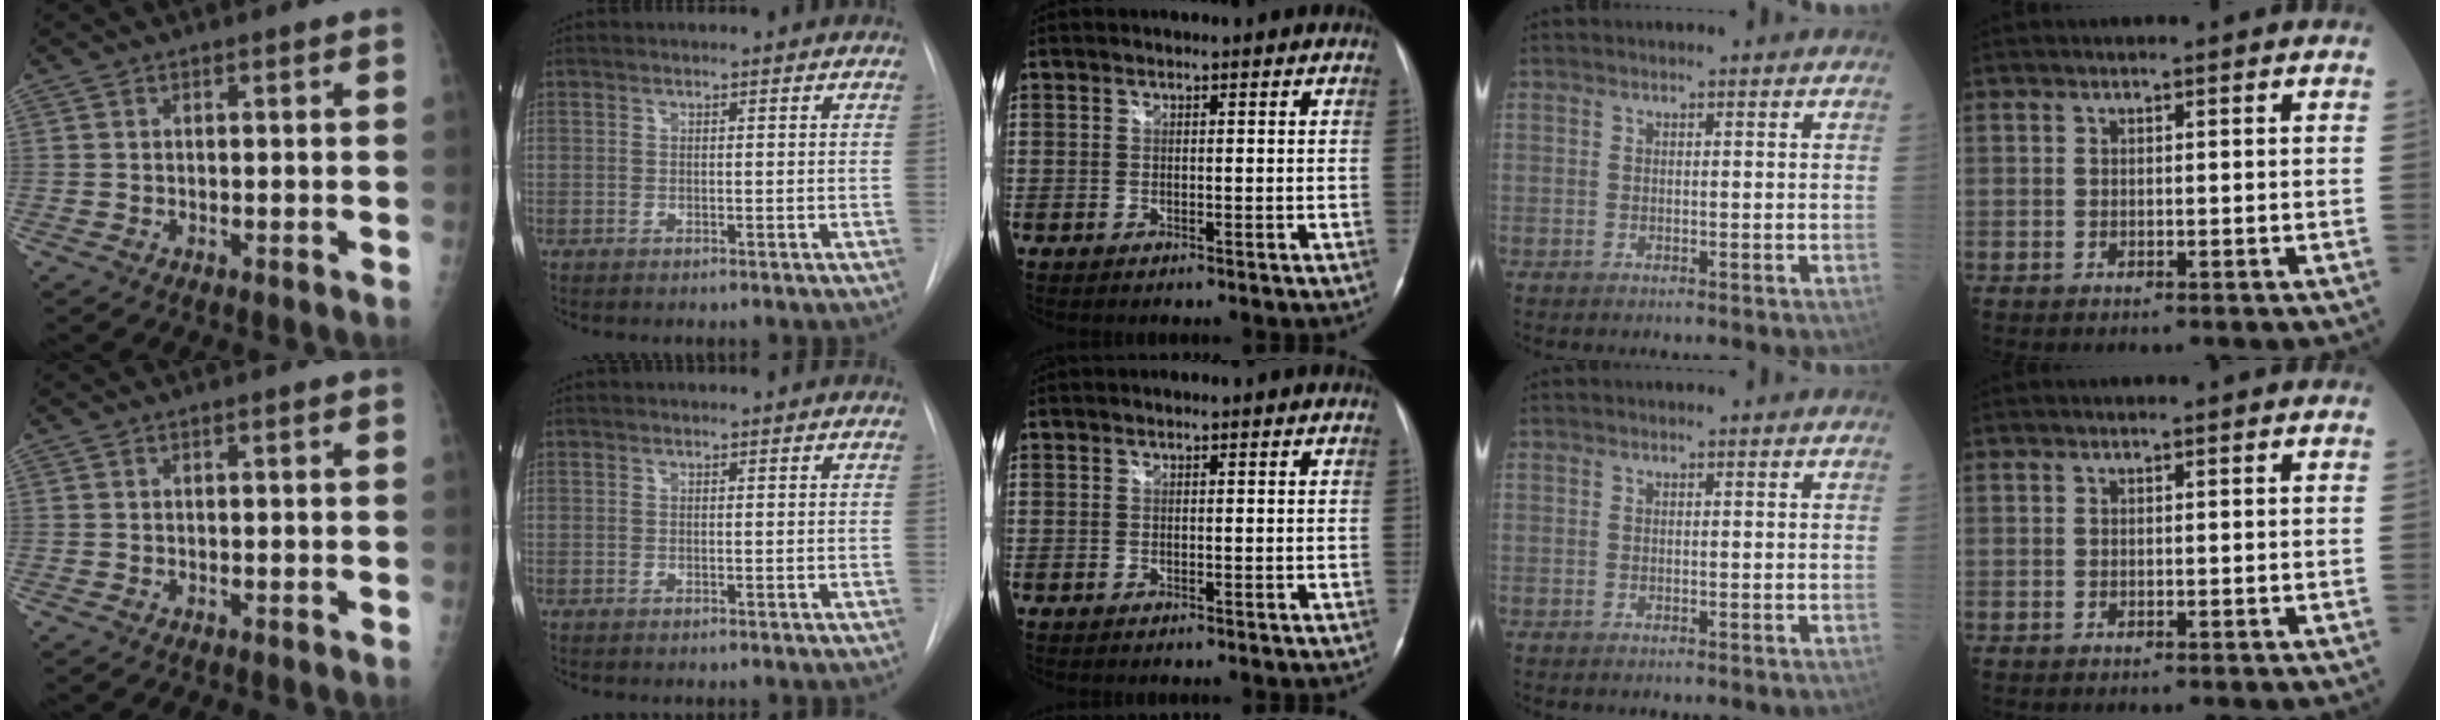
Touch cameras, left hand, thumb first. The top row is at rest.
{}